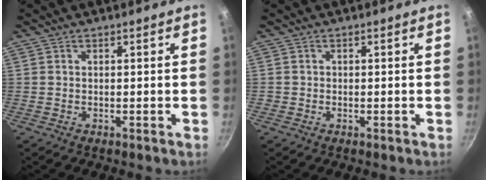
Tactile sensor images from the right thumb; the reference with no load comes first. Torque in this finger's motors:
{"motor_torque": [0.17, 0.04, 0.35, 0.33, 0.02]}